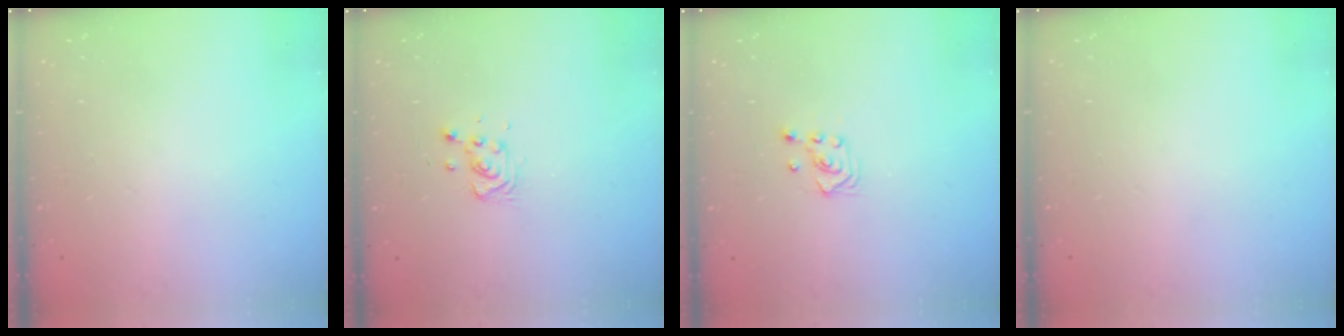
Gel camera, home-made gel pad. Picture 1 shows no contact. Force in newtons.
{"total": 5.4, "press": 5.3, "slide": 1.2}
{"total": 3.0, "press": 2.6, "slide": 1.5}
{"total": 0.0}